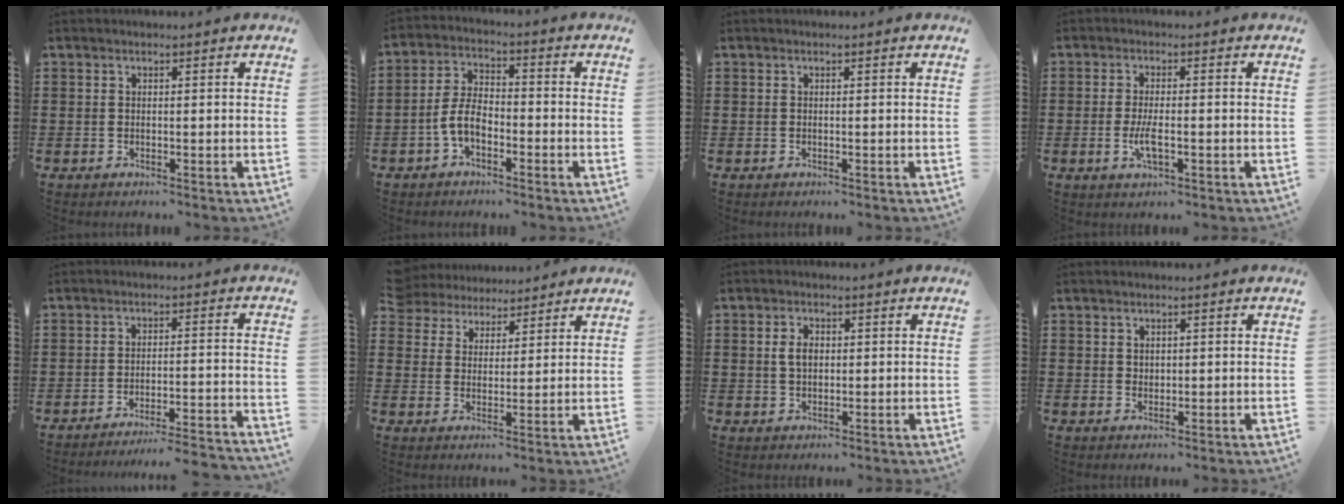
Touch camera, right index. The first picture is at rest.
{"total": 5.8, "force": [-2.5, 2.9, 4.3], "torque": [-0.110, 0.002, -0.055]}
{"total": 0.0}
{"total": 3.8, "force": [-1.0, 1.1, 3.5], "torque": [-0.074, -0.003, -0.021]}
{"total": 4.3, "force": [-4.2, -0.6, 1.0], "torque": [-0.020, -0.012, -0.085]}
{"total": 4.4, "force": [4.0, 1.7, -0.6], "torque": [-0.010, -0.009, 0.078]}
{"total": 3.0, "force": [0.5, 1.8, 2.3], "torque": [-0.049, 0.010, 0.007]}
{"total": 1.1, "force": [0.7, 0.8, 0.3], "torque": [-0.006, 0.004, 0.015]}